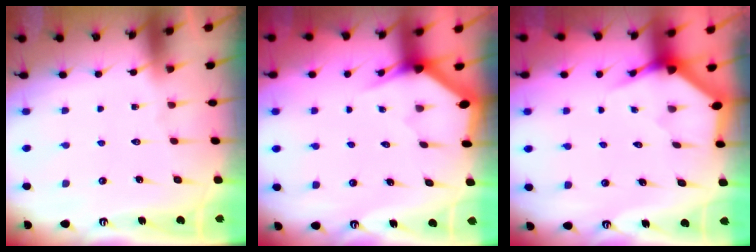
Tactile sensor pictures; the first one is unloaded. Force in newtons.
{"total": 2.9, "press": 2.9, "slide": 0.1}
{"total": 3.4, "press": 3.4, "slide": 0.1}